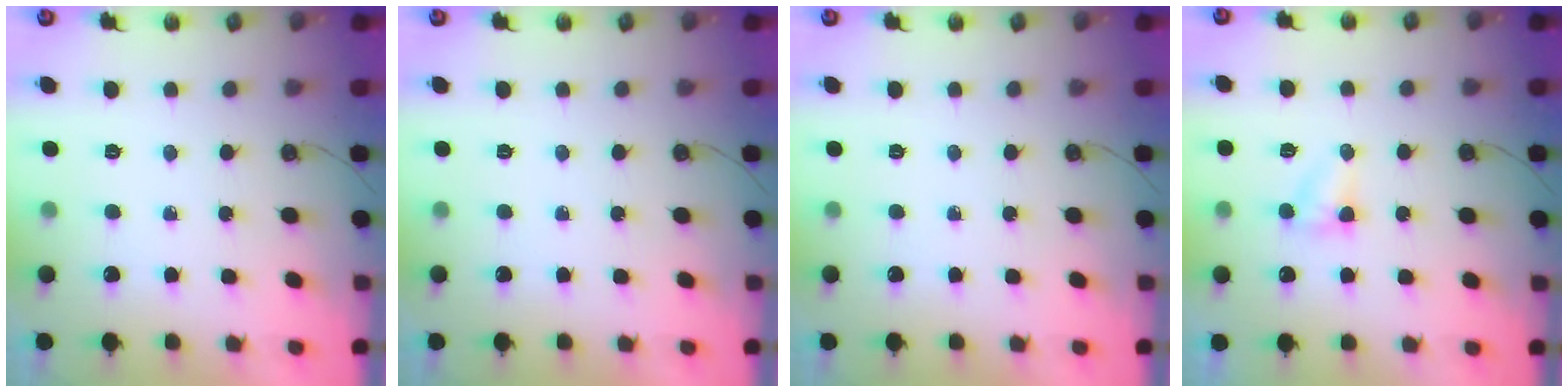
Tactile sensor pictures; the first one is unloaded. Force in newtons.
{"total": 0.0}
{"total": 0.0}
{"total": 3.3, "press": 3.3, "slide": 0.3}